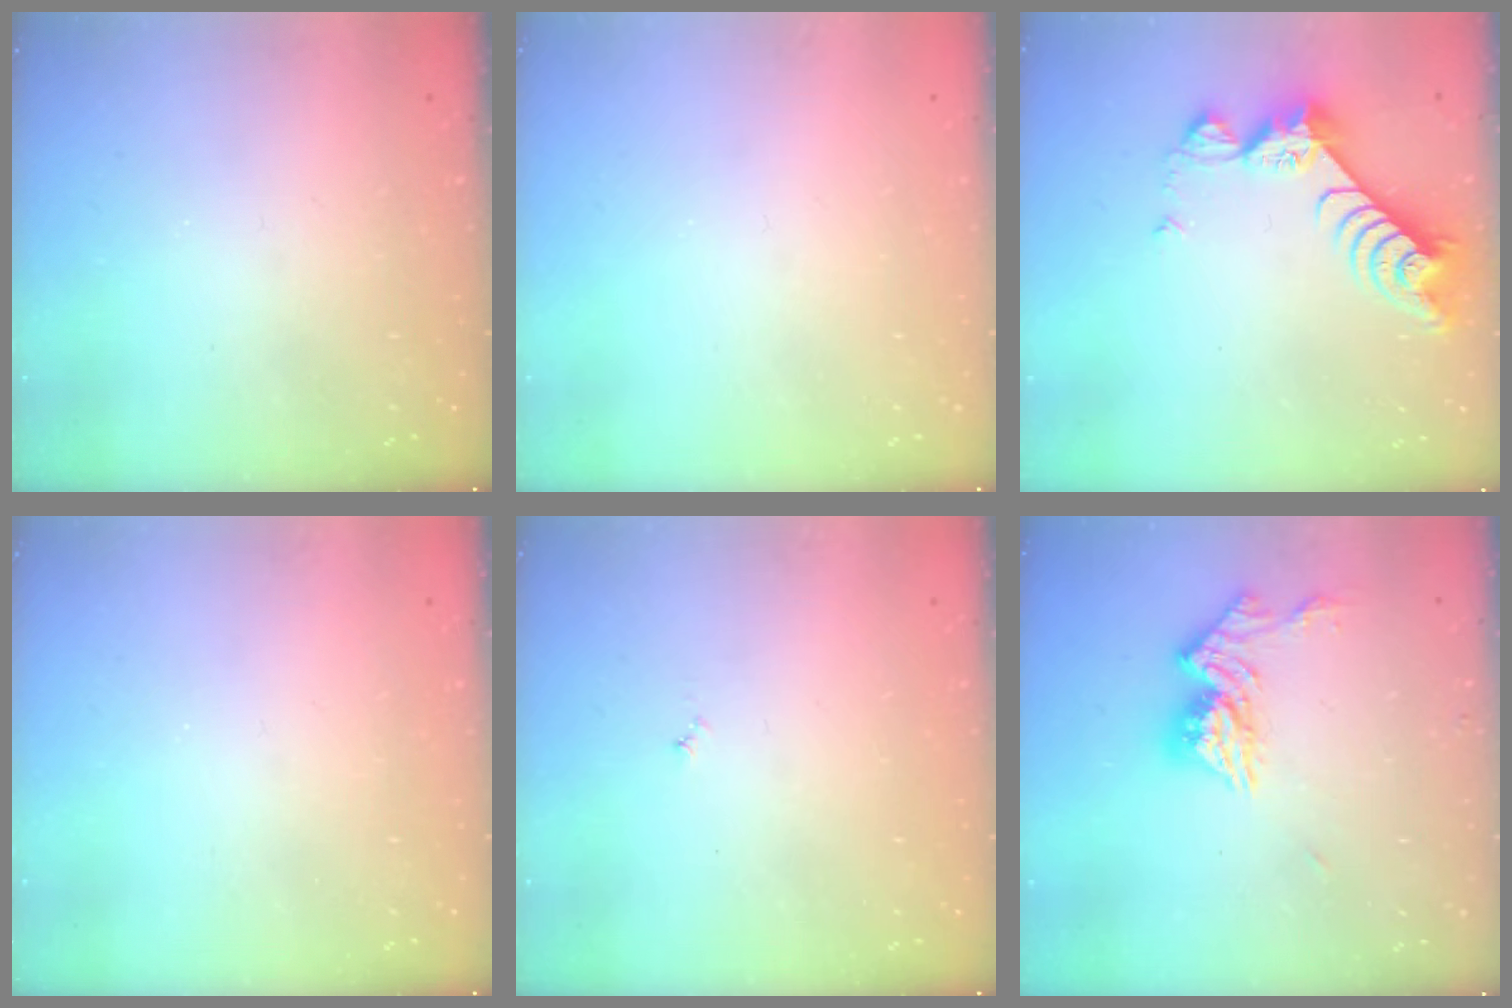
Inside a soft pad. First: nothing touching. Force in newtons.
{"total": 0.0}
{"total": 9.1, "press": 9.1, "slide": 0.6}
{"total": 0.0}
{"total": 3.0, "press": 2.9, "slide": 0.3}
{"total": 11.7, "press": 11.7, "slide": 0.8}